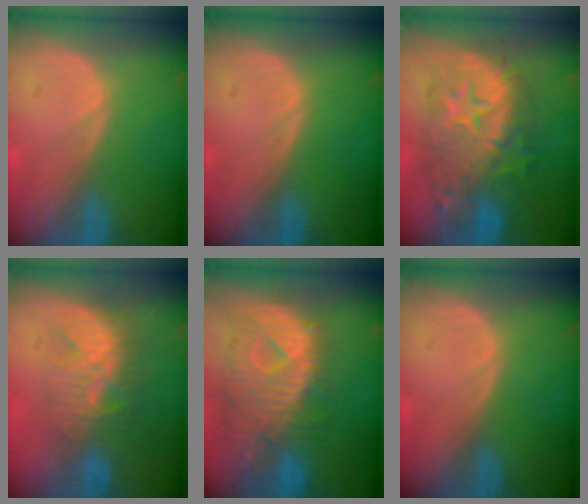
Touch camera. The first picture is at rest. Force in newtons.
{"total": 0.0}
{"total": 11.2, "press": 11.1, "slide": 0.8}
{"total": 7.8, "press": 7.5, "slide": 2.0}
{"total": 11.8, "press": 10.2, "slide": 6.0}
{"total": 0.0}